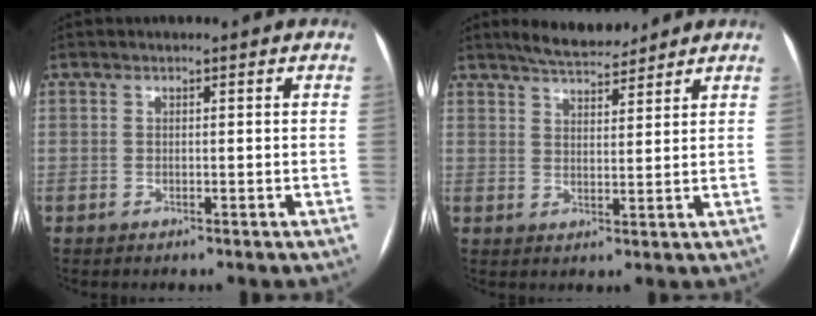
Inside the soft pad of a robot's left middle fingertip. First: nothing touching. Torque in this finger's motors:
{"motor_torque": [-0.12, -0.36, 0.00, 0.00]}